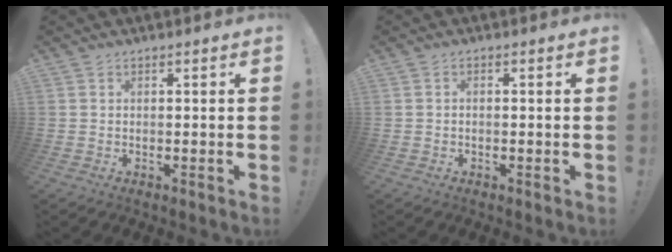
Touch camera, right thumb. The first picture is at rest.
{"total": 0.7, "force": [-0.4, 0.1, 0.5], "torque": [-0.009, 0.000, -0.007]}